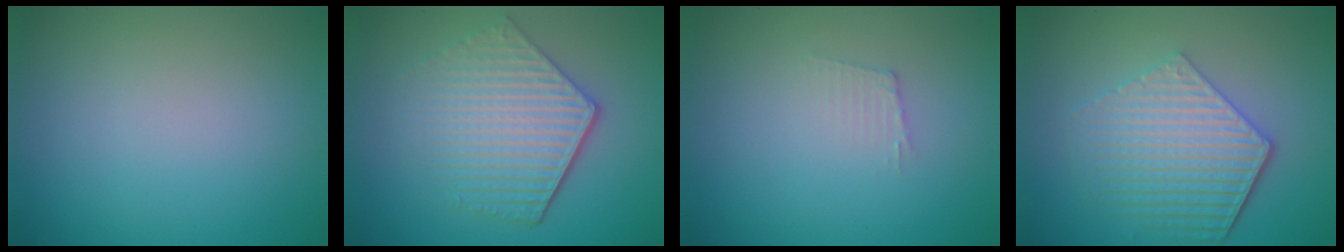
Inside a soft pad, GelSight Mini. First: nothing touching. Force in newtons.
{"total": 5.6, "press": 4.2, "slide": 3.7}
{"total": 1.1, "press": 1.0, "slide": 0.2}
{"total": 5.5, "press": 4.3, "slide": 3.5}